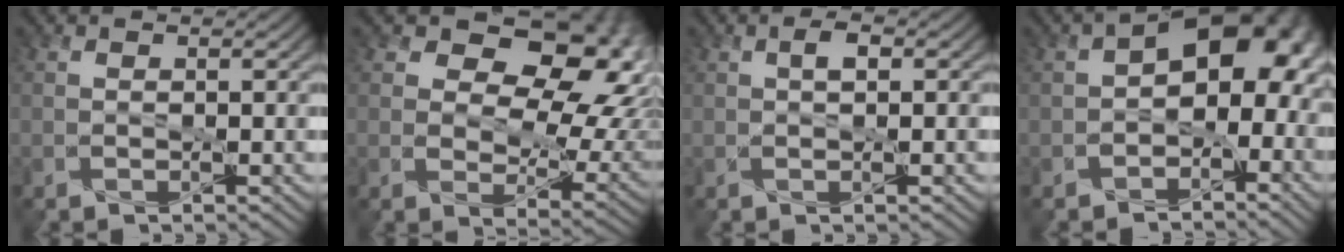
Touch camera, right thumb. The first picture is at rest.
{"total": 16.2, "force": [5.5, 10.3, 11.1], "torque": [-0.135, 0.018, 0.084]}
{"total": 1.8, "force": [0.2, 0.5, 1.7], "torque": [-0.031, 0.004, 0.004]}
{"total": 10.4, "force": [-0.9, 6.9, 7.8], "torque": [-0.088, 0.008, -0.028]}